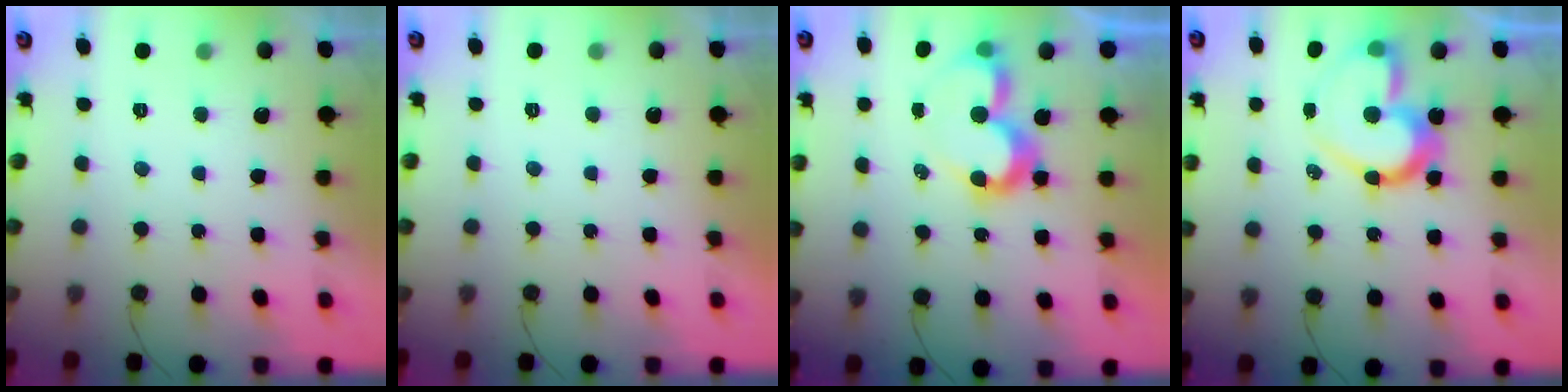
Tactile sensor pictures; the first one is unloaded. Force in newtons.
{"total": 1.8, "press": 1.8, "slide": 0.0}
{"total": 7.8, "press": 7.8, "slide": 0.6}
{"total": 16.2, "press": 16.1, "slide": 1.5}